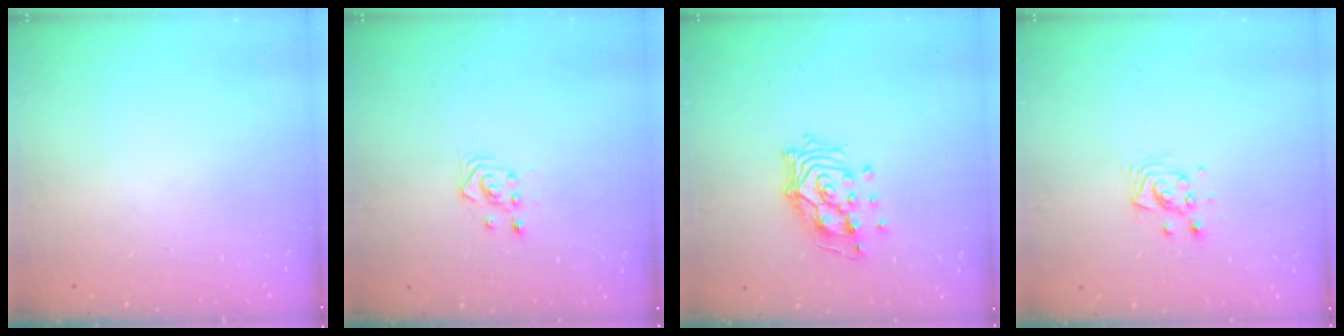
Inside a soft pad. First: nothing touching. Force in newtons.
{"total": 2.3, "press": 2.3, "slide": 0.3}
{"total": 12.3, "press": 12.2, "slide": 1.7}
{"total": 5.2, "press": 5.2, "slide": 0.1}